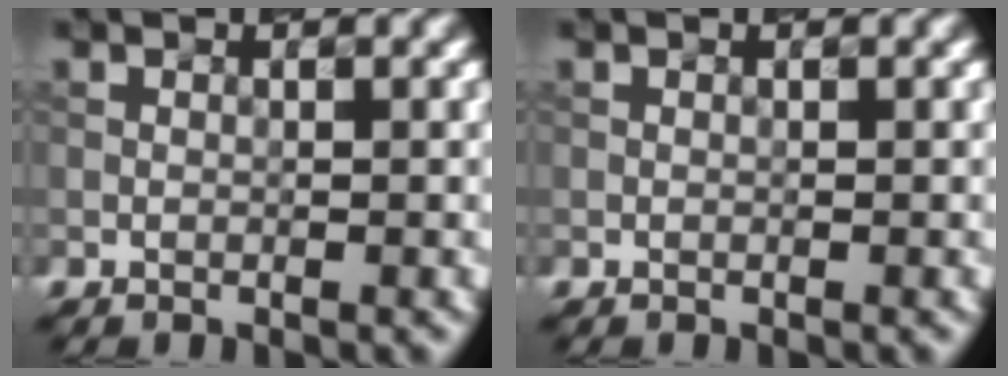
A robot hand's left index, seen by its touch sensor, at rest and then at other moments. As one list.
[{"total": 0.0}]